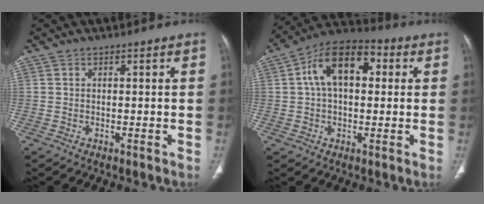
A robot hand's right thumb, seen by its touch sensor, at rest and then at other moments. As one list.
[{"total": 13.3, "force": [2.8, 8.0, 10.3], "torque": [-0.155, 0.029, 0.036]}]